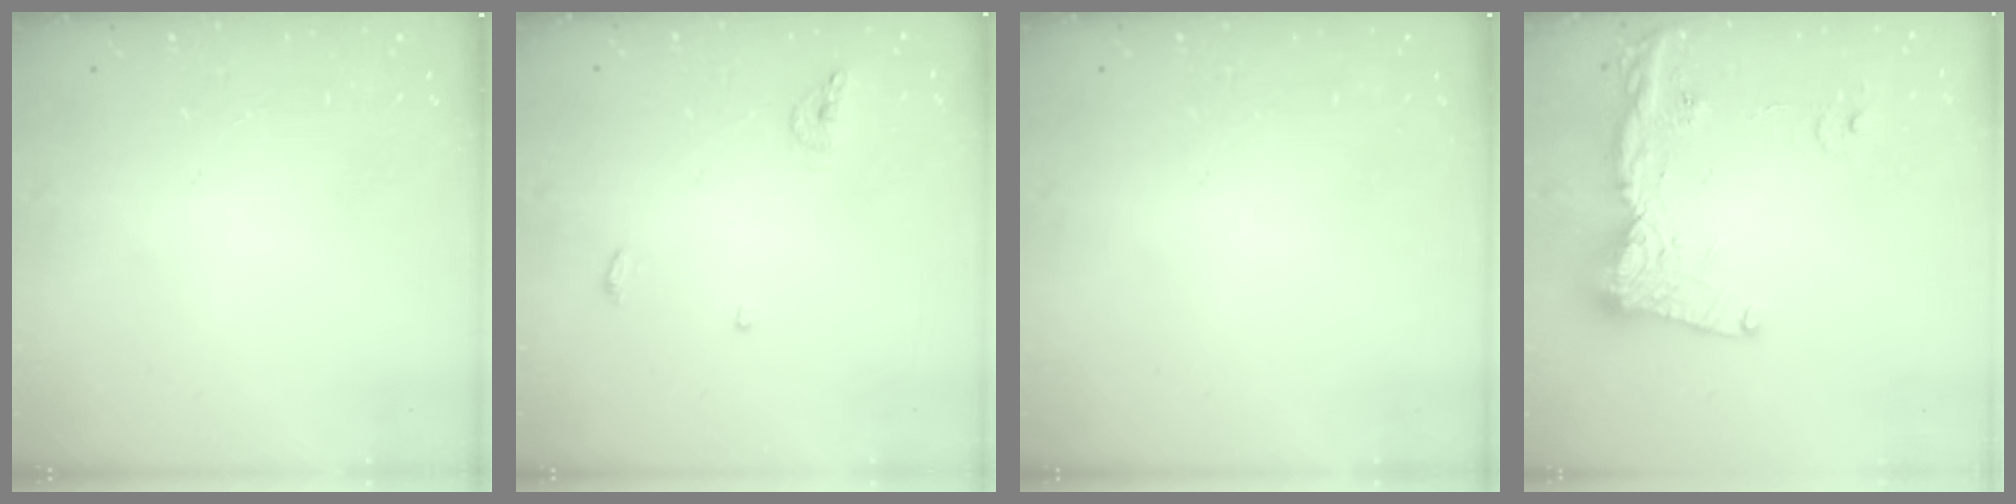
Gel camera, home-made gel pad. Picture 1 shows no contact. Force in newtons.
{"total": 6.4, "press": 6.3, "slide": 1.5}
{"total": 0.0}
{"total": 16.5, "press": 16.4, "slide": 2.1}